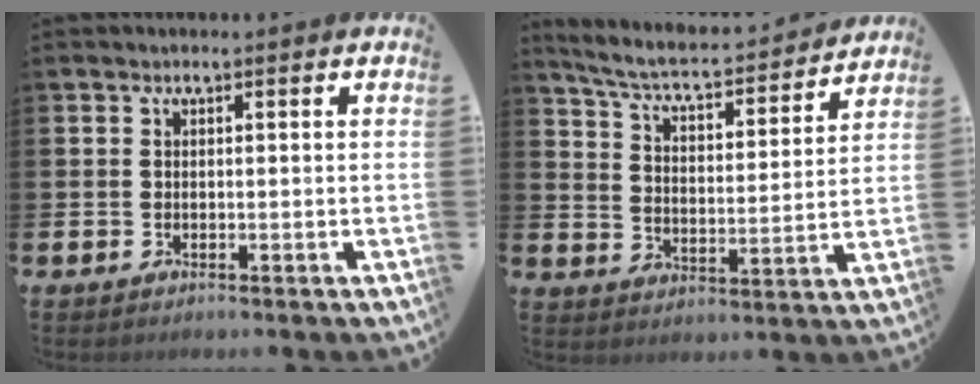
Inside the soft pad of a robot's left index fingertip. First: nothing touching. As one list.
[{"total": 6.3, "force": [5.7, 0.9, 2.3], "torque": [-0.076, -0.047, 0.093]}]